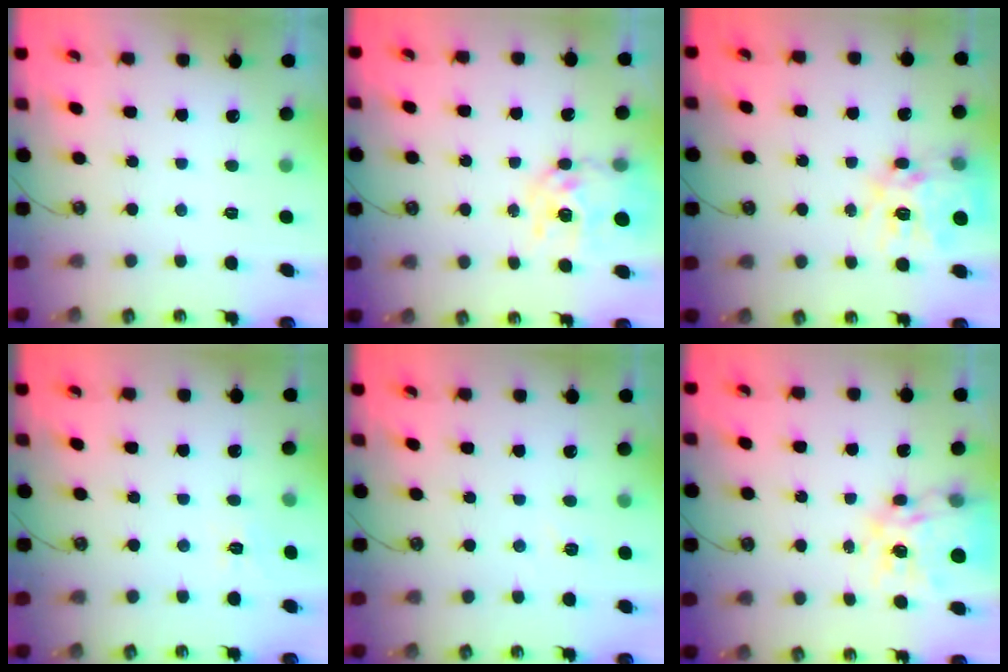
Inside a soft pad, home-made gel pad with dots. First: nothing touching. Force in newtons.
{"total": 11.9, "press": 11.8, "slide": 1.1}
{"total": 15.5, "press": 15.4, "slide": 1.3}
{"total": 4.2, "press": 4.1, "slide": 0.7}
{"total": 3.0, "press": 3.0, "slide": 0.4}
{"total": 16.7, "press": 16.6, "slide": 1.7}